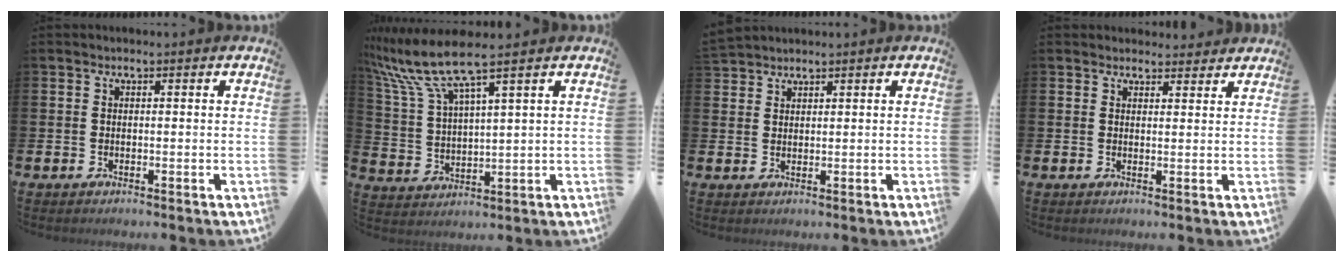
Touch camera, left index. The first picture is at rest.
{"total": 8.3, "force": [6.9, 0.7, 4.7], "torque": [-0.123, -0.025, 0.120]}
{"total": 2.0, "force": [2.0, 0.2, -0.3], "torque": [0.002, -0.003, 0.039]}
{"total": 2.3, "force": [2.2, 0.6, -0.2], "torque": [0.016, -0.013, 0.037]}